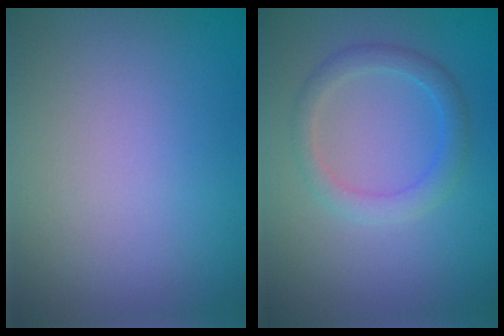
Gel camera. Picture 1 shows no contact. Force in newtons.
{"total": 2.5, "press": 2.5, "slide": 0.1}